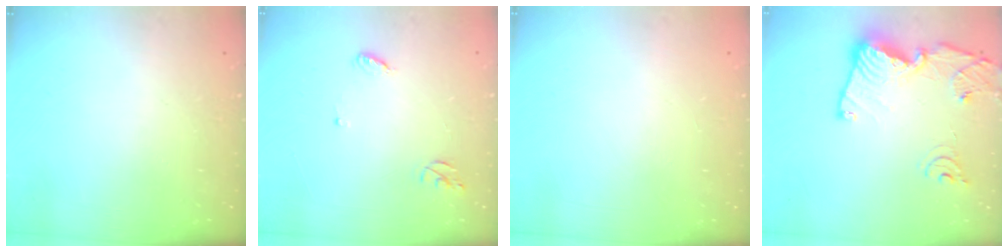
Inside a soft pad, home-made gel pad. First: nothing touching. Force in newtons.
{"total": 5.1, "press": 5.1, "slide": 0.4}
{"total": 0.9, "press": 0.9, "slide": 0.0}
{"total": 16.7, "press": 16.6, "slide": 1.6}